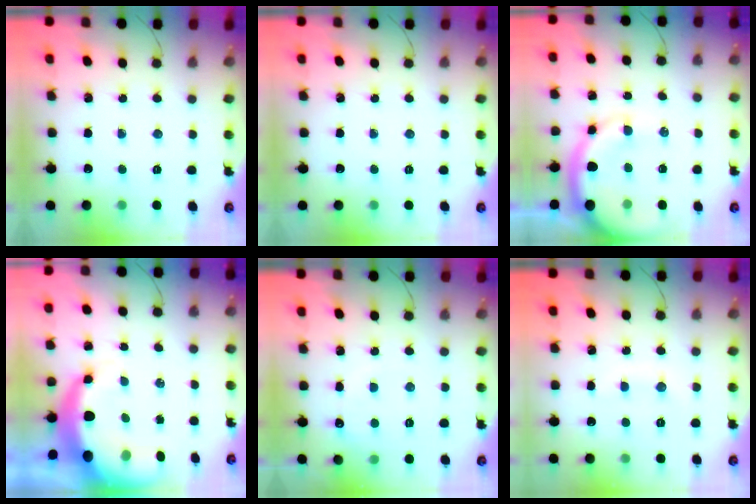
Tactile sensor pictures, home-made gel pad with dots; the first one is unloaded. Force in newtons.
{"total": 0.0}
{"total": 12.3, "press": 12.1, "slide": 2.2}
{"total": 12.8, "press": 12.5, "slide": 3.0}
{"total": 6.1, "press": 6.0, "slide": 1.3}
{"total": 4.6, "press": 4.4, "slide": 1.3}